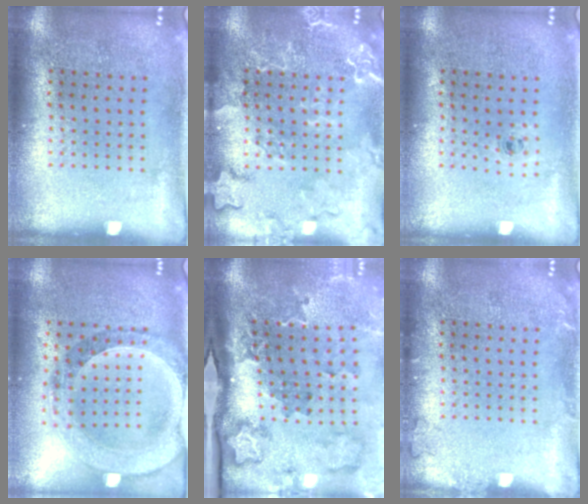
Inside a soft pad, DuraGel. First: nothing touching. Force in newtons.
{"total": 3.4, "press": 3.4, "slide": 0.5}
{"total": 0.6, "press": 0.3, "slide": 0.5}
{"total": 1.4, "press": 1.3, "slide": 0.4}
{"total": 2.5, "press": 2.0, "slide": 1.6}
{"total": 1.0, "press": 1.0, "slide": 0.1}